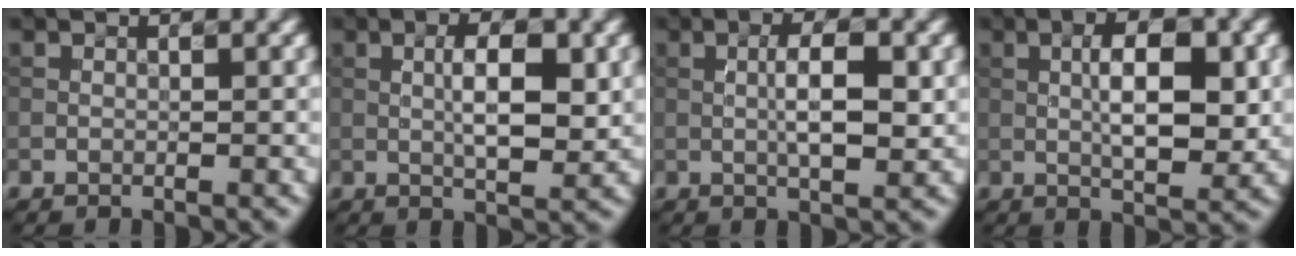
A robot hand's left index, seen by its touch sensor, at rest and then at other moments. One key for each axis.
{"total": 5.1, "fx": 0.6, "fy": 1.5, "fz": 4.9, "tx": -0.084, "ty": 0.000, "tz": 0.012}
{"total": 4.7, "fx": 0.3, "fy": 1.2, "fz": 4.6, "tx": -0.085, "ty": 0.002, "tz": 0.004}
{"total": 6.3, "fx": 0.6, "fy": 2.2, "fz": 5.9, "tx": -0.096, "ty": 0.000, "tz": 0.010}